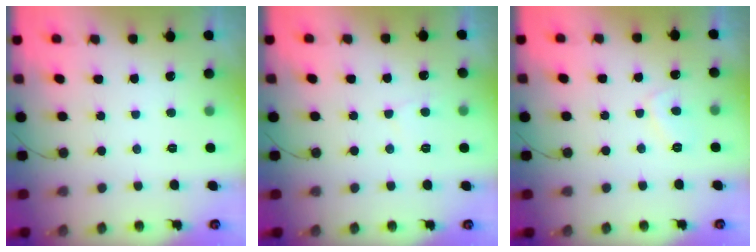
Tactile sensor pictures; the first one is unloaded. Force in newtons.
{"total": 3.4, "press": 3.4, "slide": 0.4}
{"total": 3.7, "press": 3.6, "slide": 0.5}